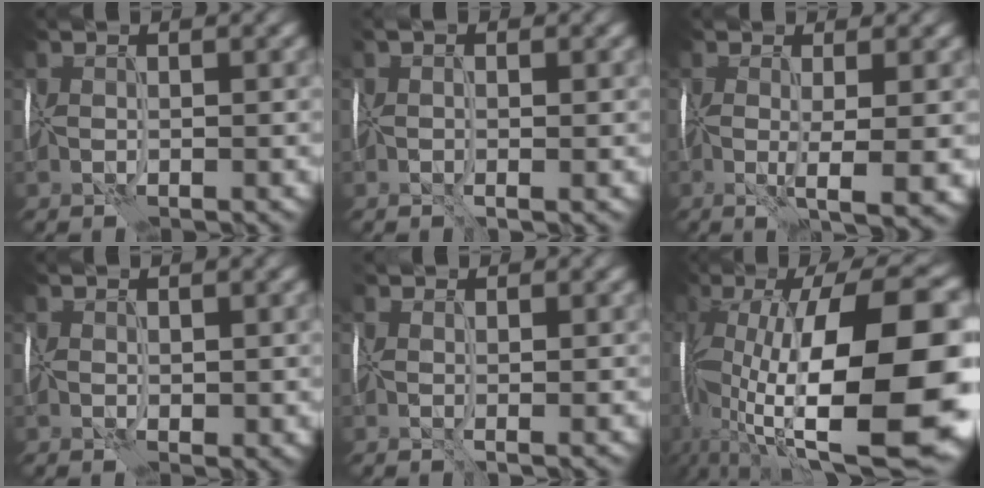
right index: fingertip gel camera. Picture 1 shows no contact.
{"total": 0.7, "force": [-0.1, 0.3, 0.7], "torque": [-0.014, 0.002, -0.007]}
{"total": 5.7, "force": [-1.6, 1.6, 5.2], "torque": [-0.101, -0.014, -0.019]}
{"total": 1.3, "force": [0.0, 0.9, 1.0], "torque": [-0.022, -0.005, 0.002]}
{"total": 1.2, "force": [0.5, 0.8, 0.8], "torque": [-0.014, 0.003, 0.007]}
{"total": 18.0, "force": [-0.5, 7.8, 16.2], "torque": [-0.282, 0.000, -0.003]}